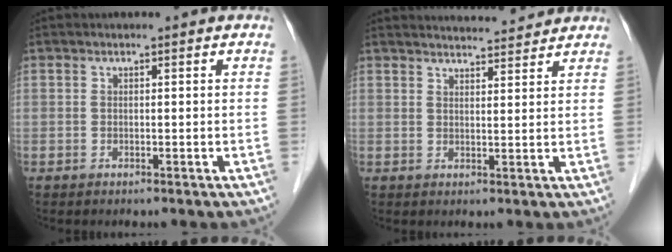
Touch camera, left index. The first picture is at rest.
{"total": 7.6, "force": [7.4, 0.7, 1.4], "torque": [-0.022, 0.014, 0.094]}